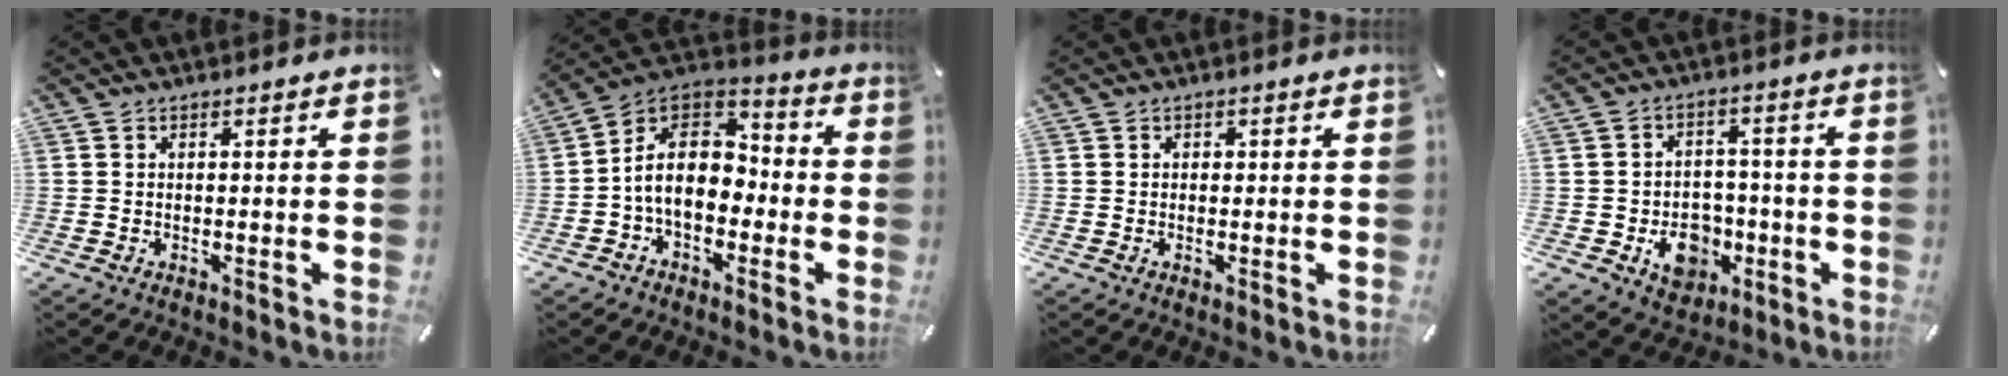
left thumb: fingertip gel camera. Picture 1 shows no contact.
{"total": 11.5, "force": [-2.5, 8.5, 7.2], "torque": [-0.150, 0.017, -0.048]}
{"total": 0.8, "force": [0.0, 0.8, 0.2], "torque": [-0.003, 0.006, -0.002]}
{"total": 10.0, "force": [-3.2, 8.0, 5.0], "torque": [-0.068, 0.021, -0.048]}